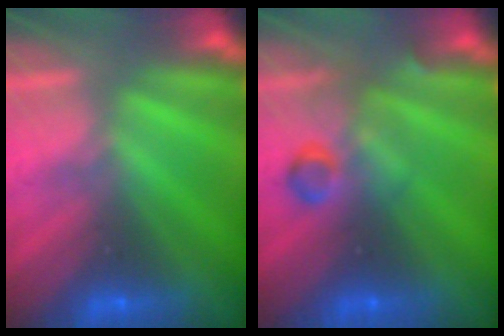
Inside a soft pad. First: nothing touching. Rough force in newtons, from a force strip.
{"total": 2.8}